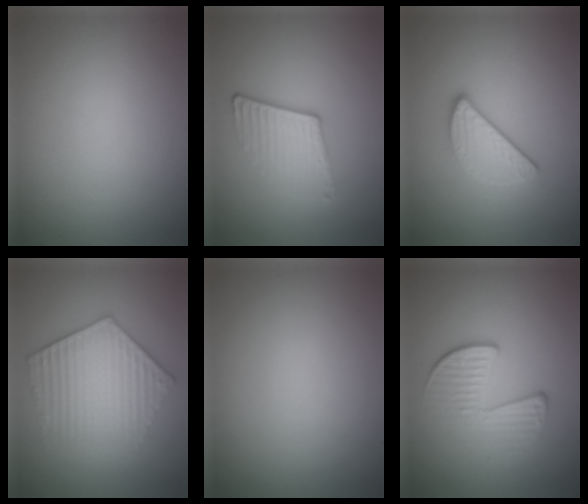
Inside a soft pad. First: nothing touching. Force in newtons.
{"total": 3.8, "press": 2.6, "slide": 2.8}
{"total": 2.9, "press": 2.4, "slide": 1.6}
{"total": 5.6, "press": 5.5, "slide": 0.9}
{"total": 0.0}
{"total": 4.0, "press": 2.7, "slide": 2.9}